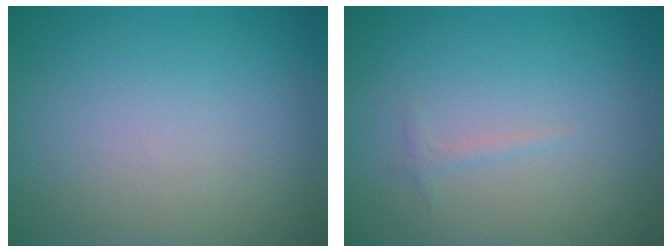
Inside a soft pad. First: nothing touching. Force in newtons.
{"total": 0.6, "press": 0.6, "slide": 0.1}